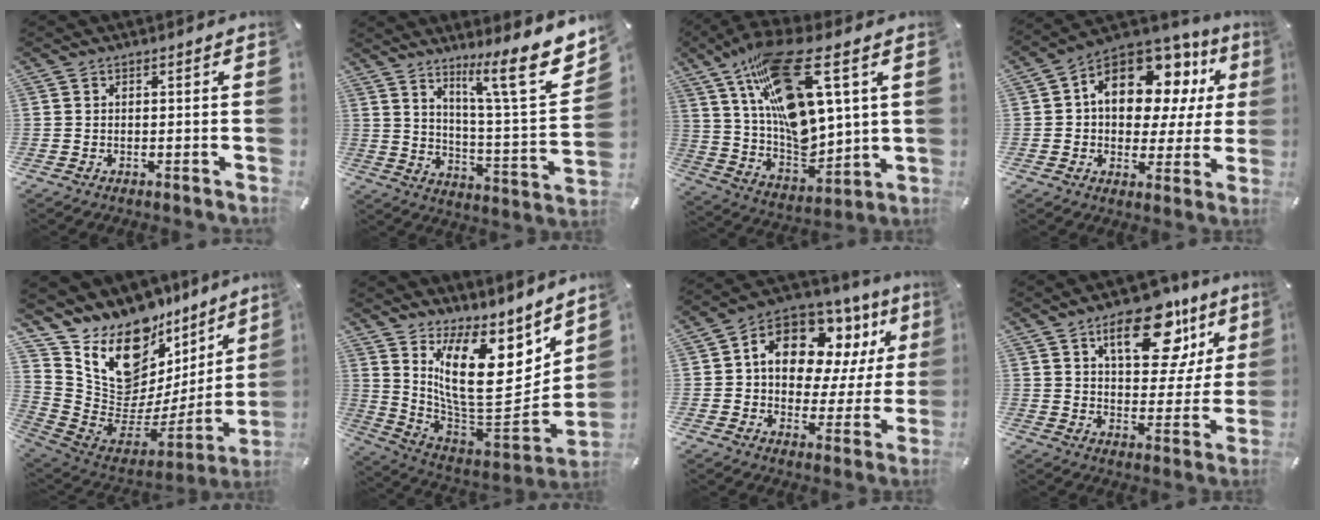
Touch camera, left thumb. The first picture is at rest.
{"total": 14.4, "force": [10.1, 2.3, 10.1], "torque": [-0.148, -0.081, 0.155]}
{"total": 21.0, "force": [9.5, 8.2, 16.9], "torque": [-0.310, -0.057, 0.160]}
{"total": 15.9, "force": [6.2, 10.2, 10.5], "torque": [-0.161, -0.035, 0.108]}
{"total": 16.2, "force": [11.7, 9.6, 5.7], "torque": [-0.108, -0.133, 0.221]}
{"total": 20.2, "force": [8.0, 11.1, 14.8], "torque": [-0.253, -0.092, 0.143]}
{"total": 14.7, "force": [6.9, 9.7, 8.6], "torque": [-0.145, -0.041, 0.125]}
{"total": 18.6, "force": [10.3, 9.4, 12.3], "torque": [-0.160, -0.051, 0.167]}